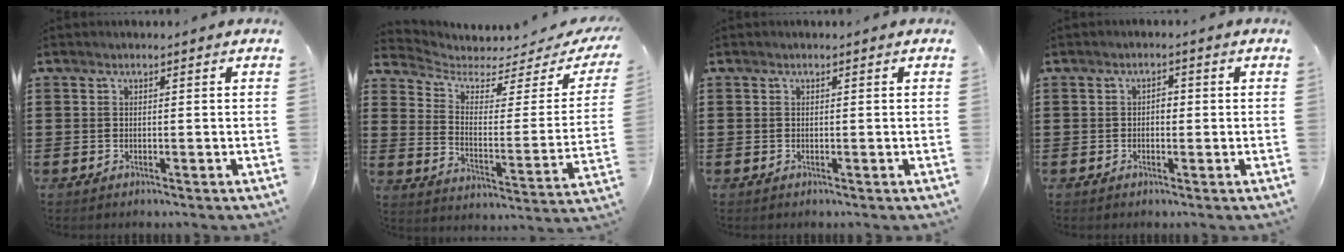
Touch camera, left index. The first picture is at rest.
{"total": 3.5, "force": [2.9, 1.2, 1.5], "torque": [-0.052, -0.029, 0.046]}
{"total": 0.0}
{"total": 1.5, "force": [0.1, 0.7, 1.3], "torque": [-0.026, 0.003, 0.001]}